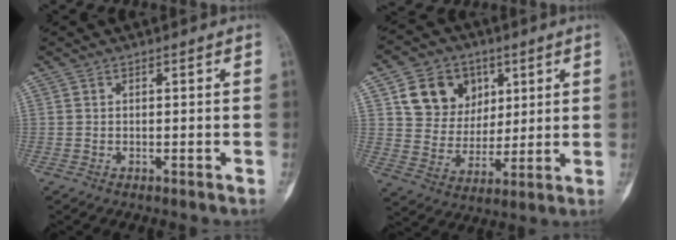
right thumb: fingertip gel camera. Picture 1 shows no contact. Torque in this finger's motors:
{"motor_torque": [1.14, 1.31, 0.27, -0.09, 0.06]}